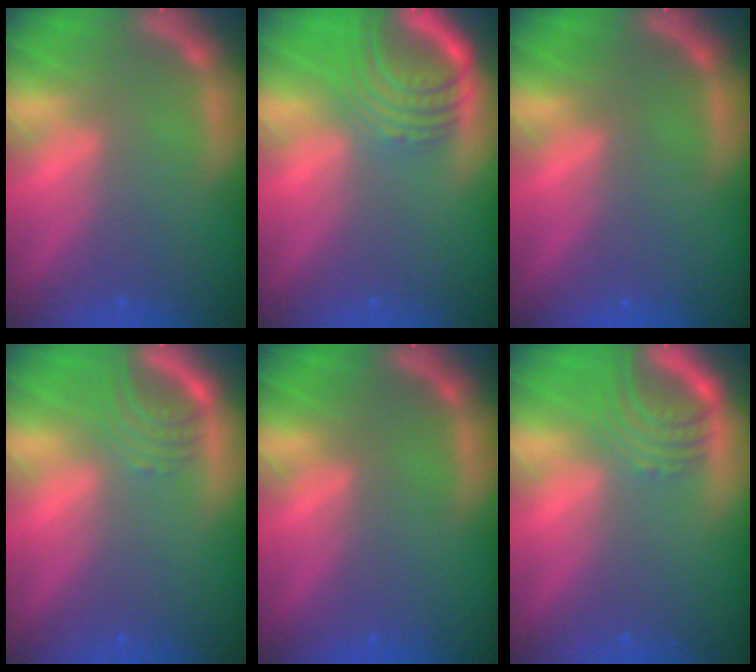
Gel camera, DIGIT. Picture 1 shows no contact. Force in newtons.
{"total": 7.1}
{"total": 0.0}
{"total": 3.0}
{"total": 0.0}
{"total": 4.5}